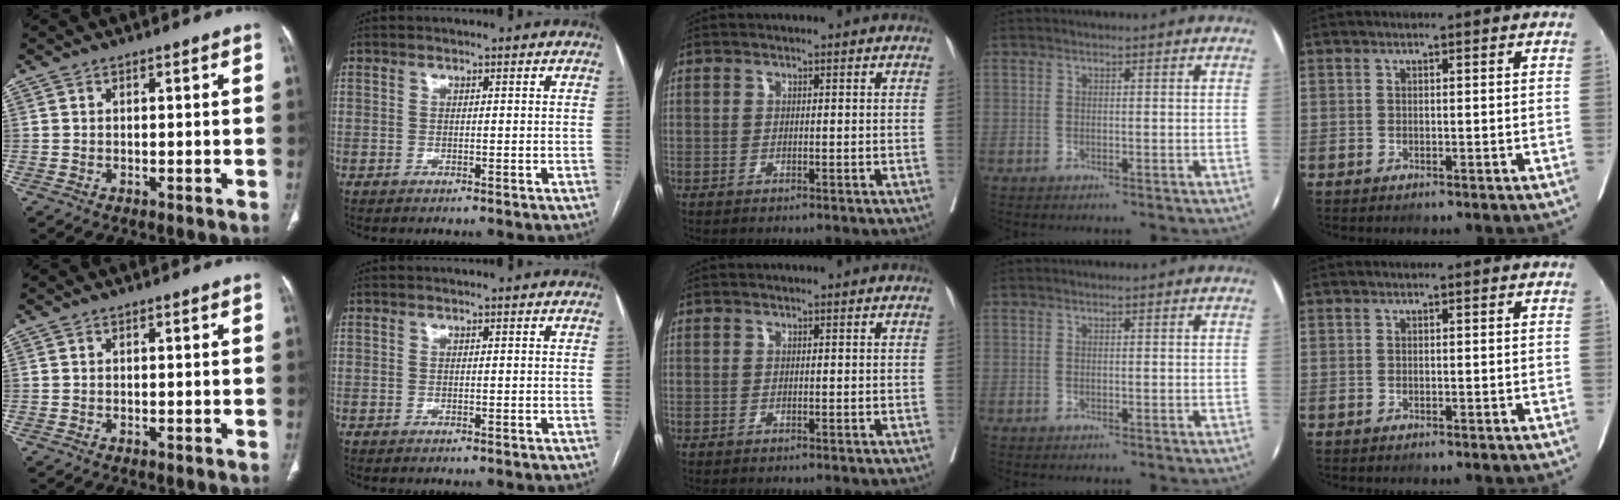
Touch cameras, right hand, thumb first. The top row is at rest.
{}